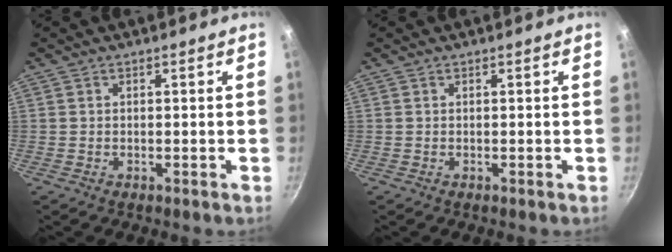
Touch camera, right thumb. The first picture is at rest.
{"total": 0.0}